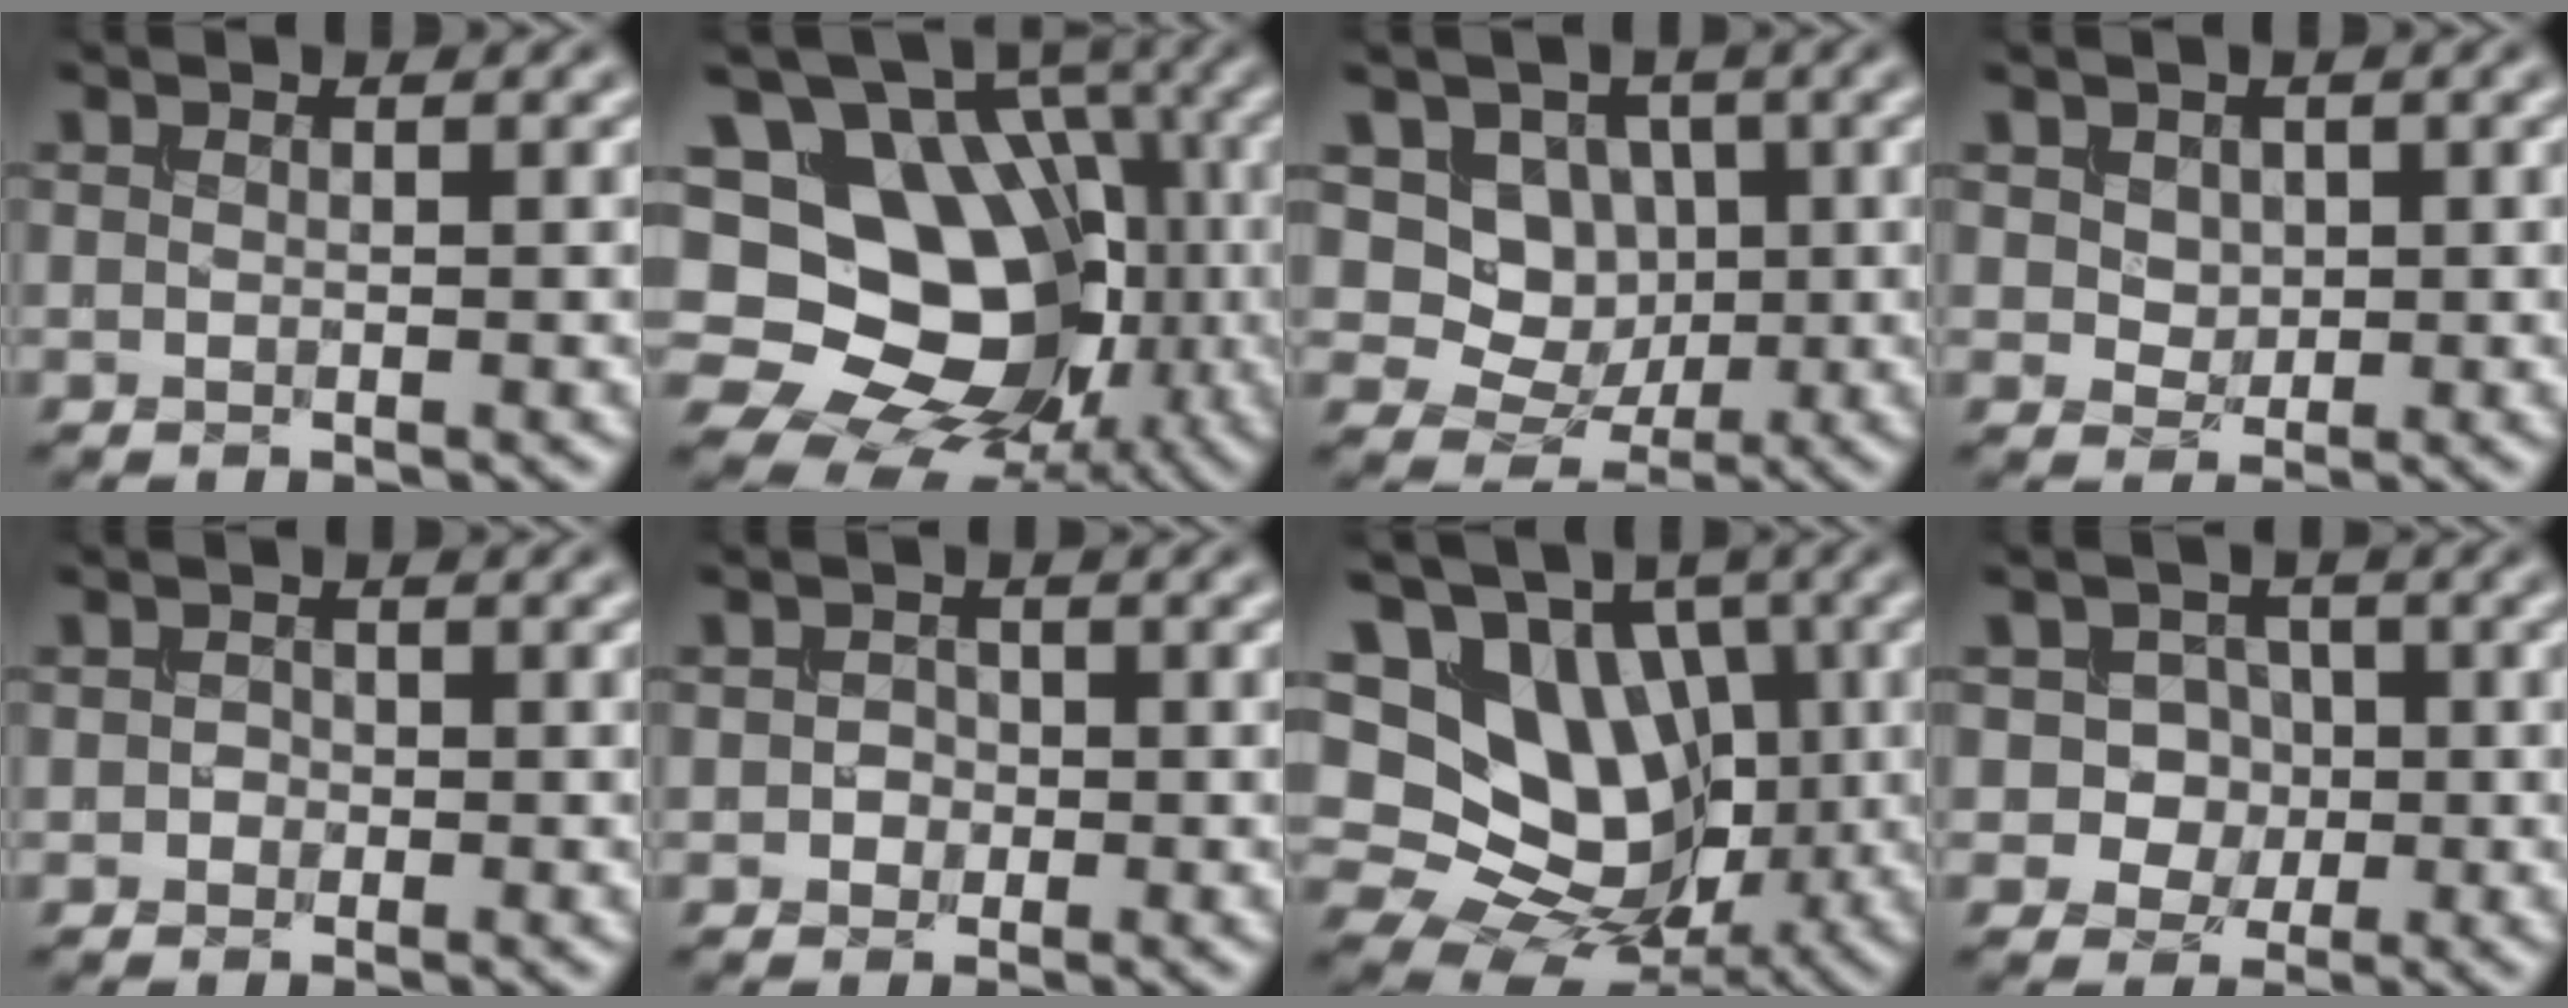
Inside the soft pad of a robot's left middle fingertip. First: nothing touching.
{"total": 16.3, "force": [-0.3, 12.9, 9.9], "torque": [-0.146, 0.008, -0.003]}
{"total": 5.3, "force": [1.2, 4.5, 2.5], "torque": [-0.036, -0.008, 0.010]}
{"total": 1.7, "force": [0.6, 1.4, 0.8], "torque": [-0.025, -0.004, 0.019]}
{"total": 0.7, "force": [-0.3, 0.7, 0.2], "torque": [-0.001, -0.001, -0.007]}
{"total": 1.2, "force": [-0.3, 1.1, 0.4], "torque": [-0.002, 0.001, -0.009]}
{"total": 14.4, "force": [2.5, 11.7, 8.1], "torque": [-0.151, 0.029, 0.028]}
{"total": 3.9, "force": [-0.2, 3.5, 1.6], "torque": [-0.008, 0.010, -0.020]}